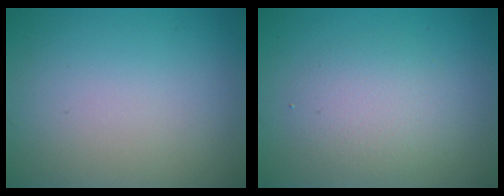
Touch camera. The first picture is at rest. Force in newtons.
{"total": 2.8, "press": 2.8, "slide": 0.2}